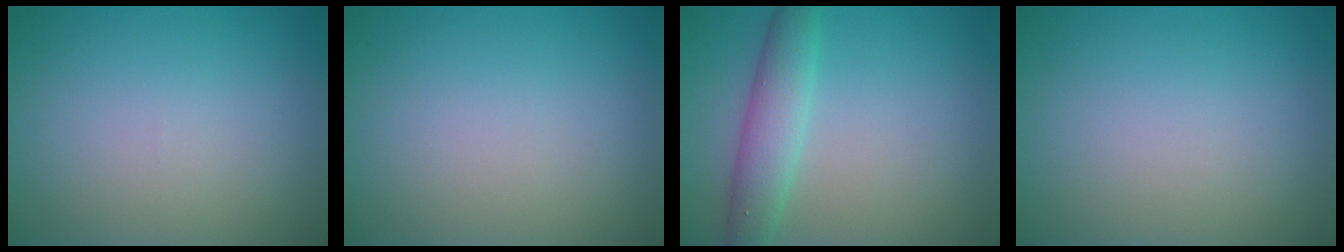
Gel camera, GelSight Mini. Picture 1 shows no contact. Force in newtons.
{"total": 0.0}
{"total": 3.9, "press": 3.9, "slide": 0.1}
{"total": 0.0}